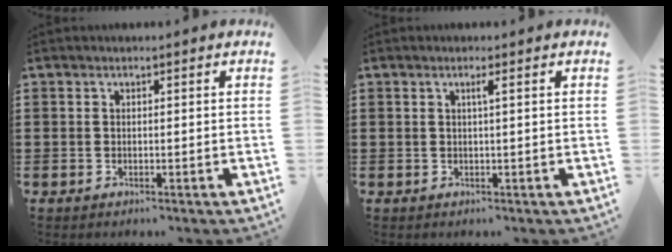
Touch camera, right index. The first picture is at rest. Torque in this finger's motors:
{"motor_torque": [0.33, -0.20, 0.07, 0.01]}